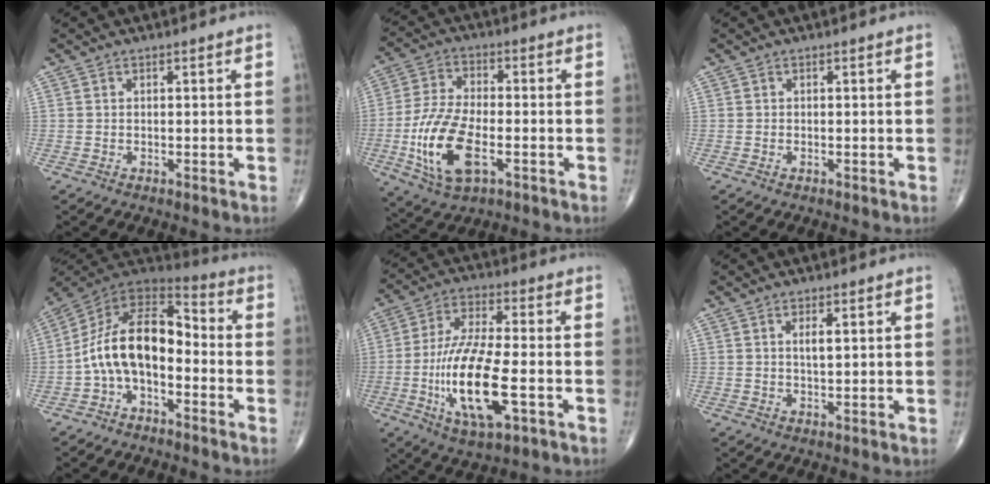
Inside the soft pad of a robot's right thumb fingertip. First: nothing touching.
{"total": 14.7, "force": [-4.1, 7.0, 12.3], "torque": [-0.252, 0.009, -0.072]}
{"total": 0.0}
{"total": 14.3, "force": [-3.1, 8.0, 11.5], "torque": [-0.189, 0.073, -0.066]}
{"total": 17.0, "force": [-4.3, 5.7, 15.4], "torque": [-0.310, 0.010, -0.074]}
{"total": 2.5, "force": [0.9, 0.7, 2.3], "torque": [-0.039, -0.005, 0.016]}